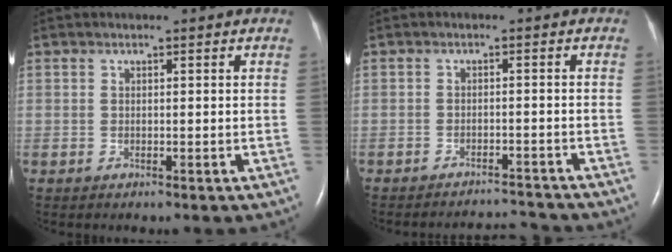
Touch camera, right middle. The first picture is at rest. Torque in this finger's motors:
{"motor_torque": [-0.55, -0.52, -0.13, -0.01]}